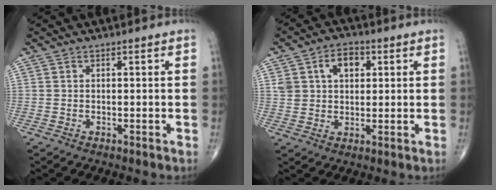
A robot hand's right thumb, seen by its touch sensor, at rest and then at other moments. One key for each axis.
{"total": 7.6, "fx": 2.6, "fy": 5.3, "fz": 4.8, "tx": -0.053, "ty": 0.003, "tz": 0.043}